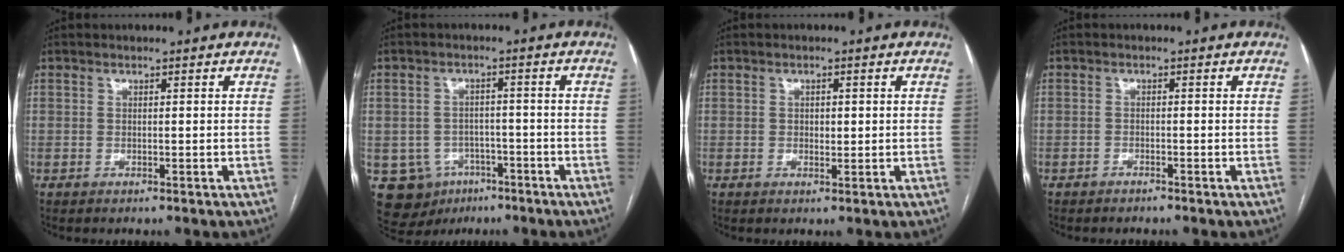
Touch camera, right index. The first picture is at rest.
{"total": 9.5, "force": [-4.3, 8.2, 2.4], "torque": [-0.053, 0.014, -0.050]}
{"total": 0.9, "force": [0.1, 0.5, 0.8], "torque": [-0.014, 0.000, 0.002]}
{"total": 0.8, "force": [-0.7, 0.2, 0.1], "torque": [-0.004, 0.000, -0.014]}